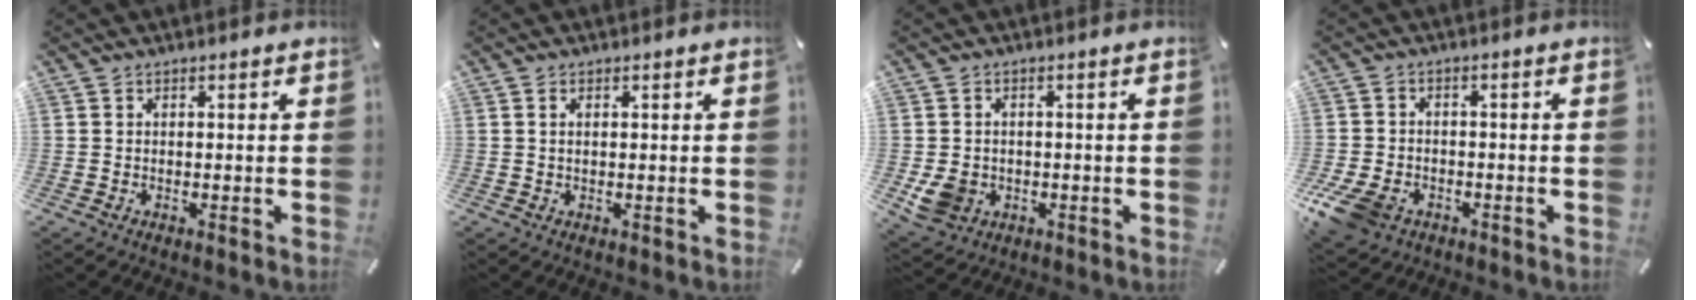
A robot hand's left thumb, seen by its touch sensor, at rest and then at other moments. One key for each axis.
{"total": 1.0, "fx": 0.3, "fy": 0.5, "fz": 0.8, "tx": -0.018, "ty": 0.003, "tz": 0.004}
{"total": 5.9, "fx": -1.0, "fy": 5.3, "fz": 2.5, "tx": -0.065, "ty": 0.004, "tz": -0.018}
{"total": 7.9, "fx": -4.3, "fy": 5.3, "fz": 4.0, "tx": -0.101, "ty": 0.014, "tz": -0.082}